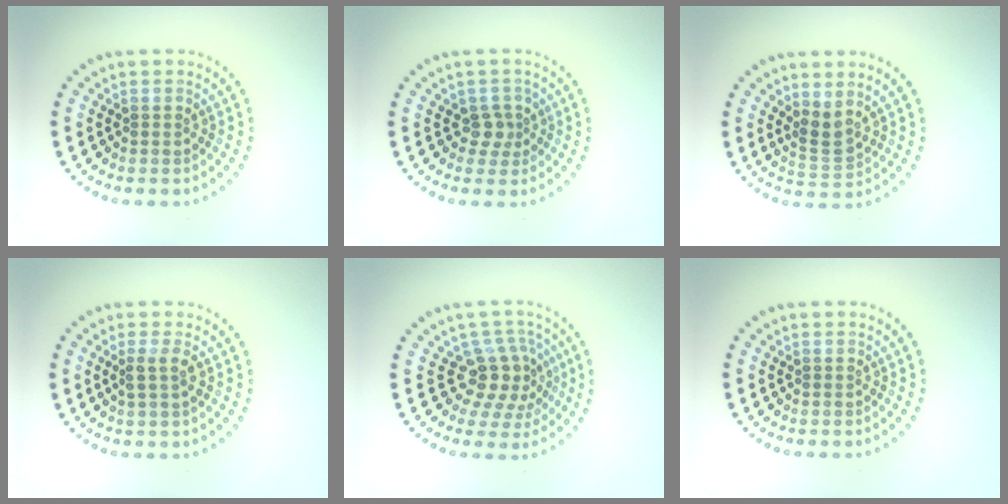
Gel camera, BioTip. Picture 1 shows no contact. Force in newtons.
{"total": 1.7, "press": 1.2, "slide": 1.2}
{"total": 2.2, "press": 1.6, "slide": 1.6}
{"total": 1.5, "press": 1.2, "slide": 0.9}
{"total": 3.6, "press": 2.8, "slide": 2.3}
{"total": 0.0}